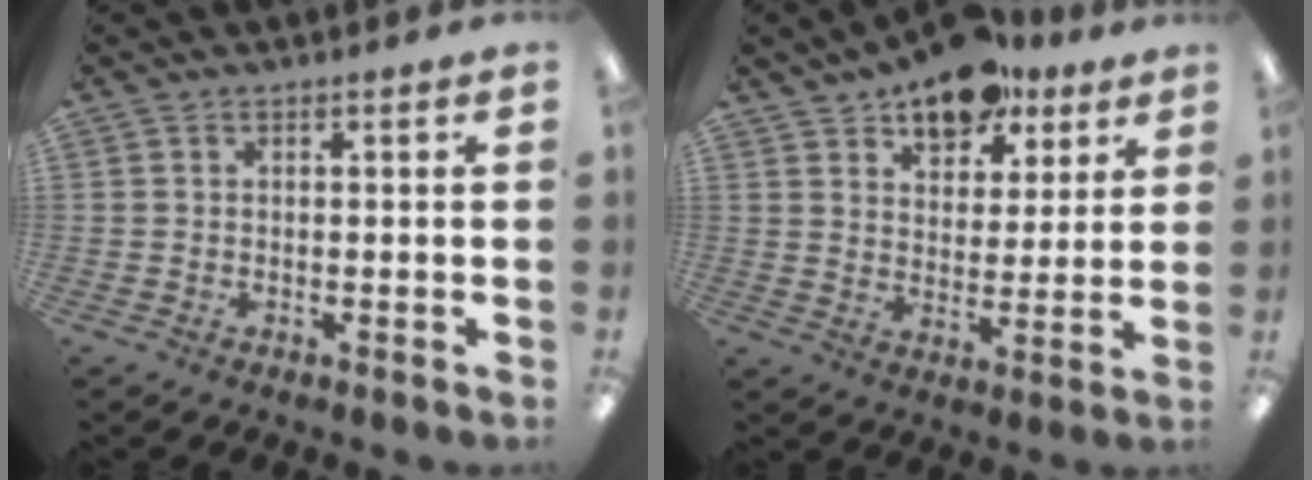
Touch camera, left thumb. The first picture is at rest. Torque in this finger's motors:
{"motor_torque": [0.17, 0.44, 1.52, -1.20, 0.08]}